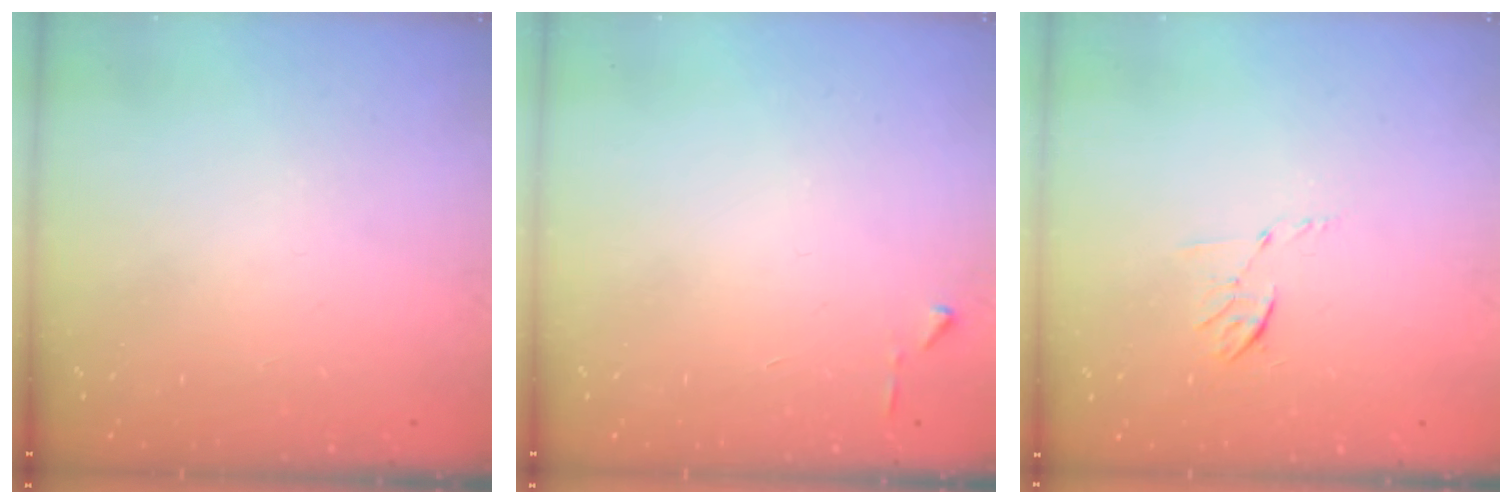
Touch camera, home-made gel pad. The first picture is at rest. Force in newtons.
{"total": 3.9, "press": 3.9, "slide": 0.5}
{"total": 5.7, "press": 5.5, "slide": 1.5}